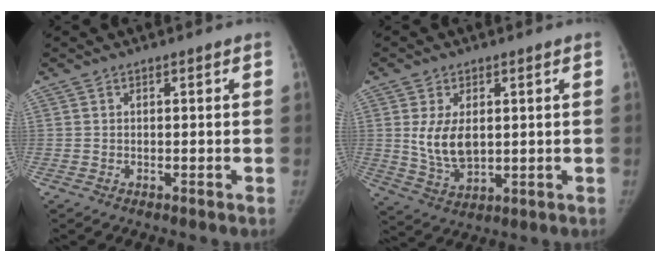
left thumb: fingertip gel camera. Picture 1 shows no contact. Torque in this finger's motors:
{"motor_torque": [0.70, 0.71, 0.45, -0.45, 0.07]}